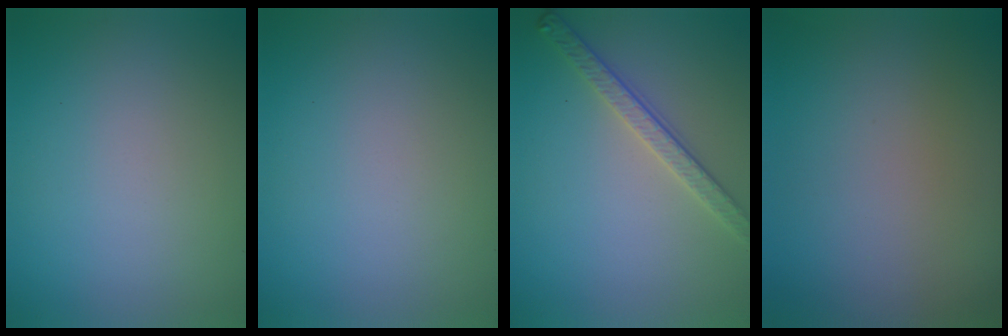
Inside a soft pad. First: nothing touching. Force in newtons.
{"total": 0.0}
{"total": 2.8, "press": 2.7, "slide": 0.8}
{"total": 0.0}